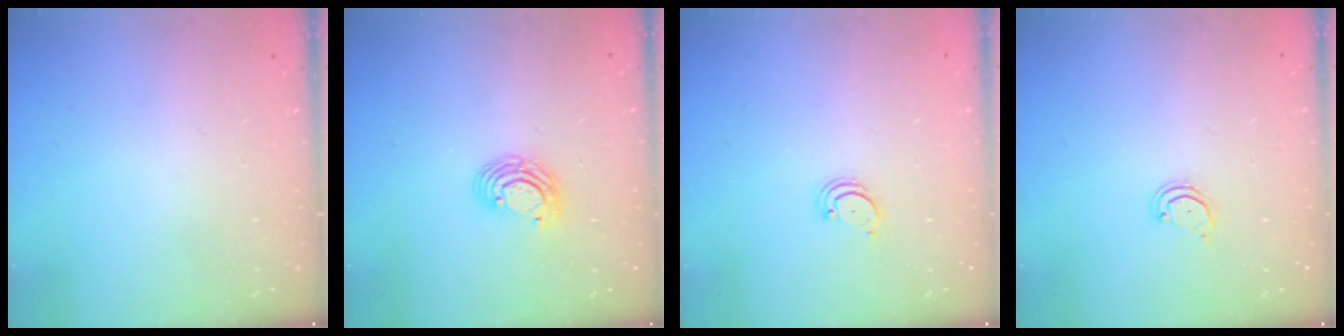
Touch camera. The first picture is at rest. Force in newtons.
{"total": 6.0, "press": 6.0, "slide": 0.4}
{"total": 2.2, "press": 2.2, "slide": 0.2}
{"total": 2.5, "press": 2.5, "slide": 0.2}